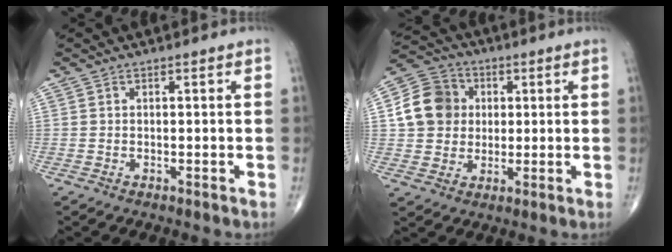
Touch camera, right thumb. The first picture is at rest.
{"total": 11.0, "force": [1.6, 9.7, 4.8], "torque": [-0.070, 0.009, 0.020]}